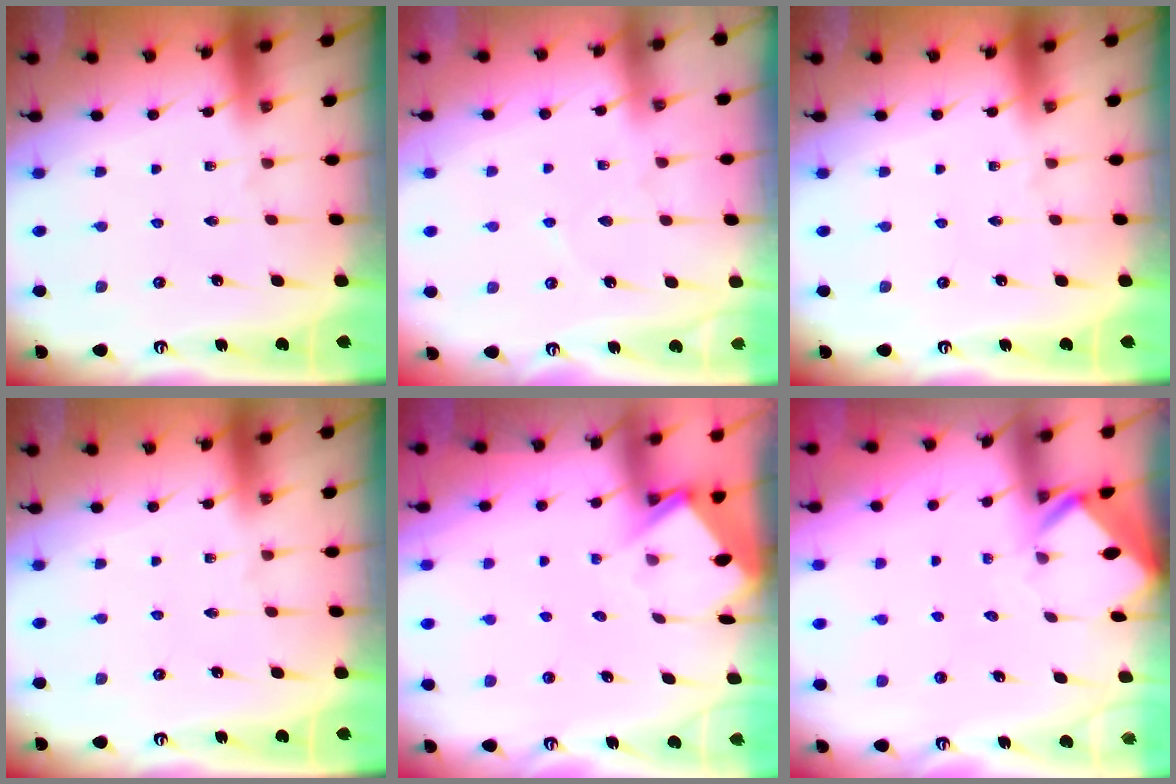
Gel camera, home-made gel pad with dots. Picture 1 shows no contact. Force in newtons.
{"total": 6.0, "press": 6.0, "slide": 0.6}
{"total": 0.0}
{"total": 0.0}
{"total": 3.9, "press": 3.9, "slide": 0.4}
{"total": 2.8, "press": 2.8, "slide": 0.2}